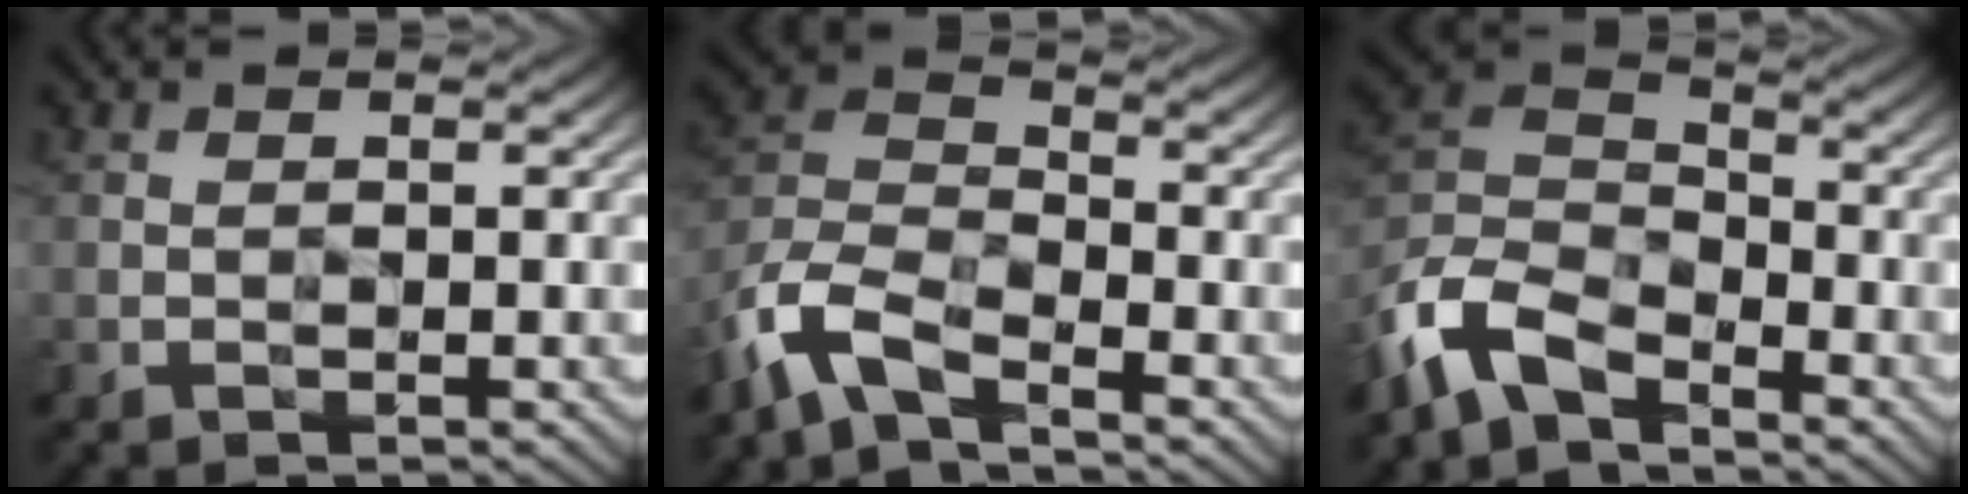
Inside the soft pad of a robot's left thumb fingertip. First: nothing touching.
{"total": 9.0, "force": [-6.5, 3.0, 5.3], "torque": [-0.125, -0.005, -0.154]}
{"total": 10.2, "force": [-7.6, 4.4, 5.1], "torque": [-0.127, -0.007, -0.172]}